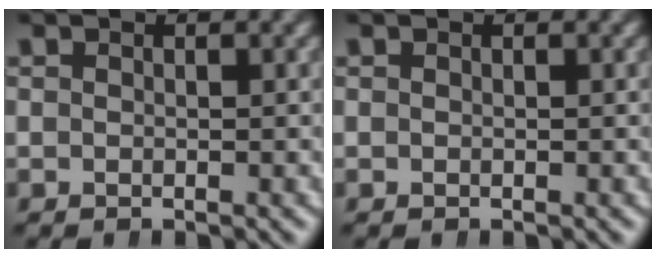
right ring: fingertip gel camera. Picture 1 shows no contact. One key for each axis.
{"total": 0.0}